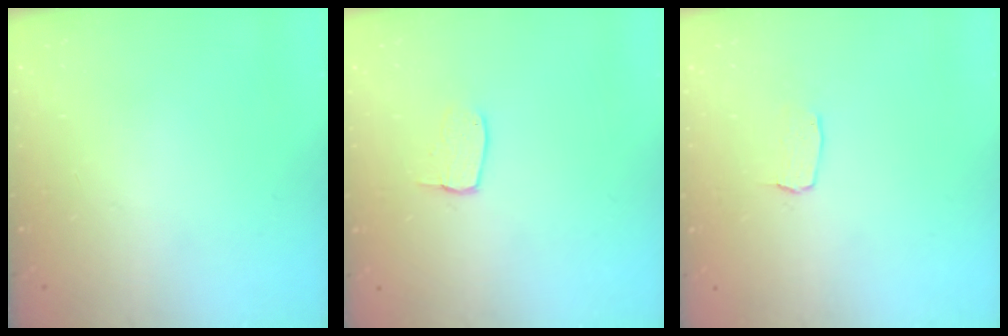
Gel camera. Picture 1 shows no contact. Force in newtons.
{"total": 5.2, "press": 5.2, "slide": 0.3}
{"total": 2.9, "press": 2.9, "slide": 0.2}